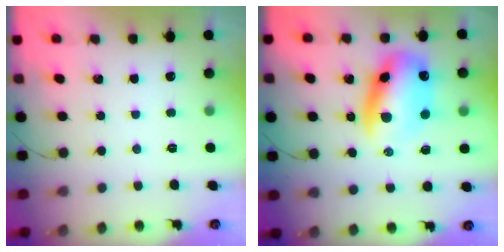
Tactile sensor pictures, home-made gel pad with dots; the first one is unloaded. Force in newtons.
{"total": 13.3, "press": 12.8, "slide": 3.5}